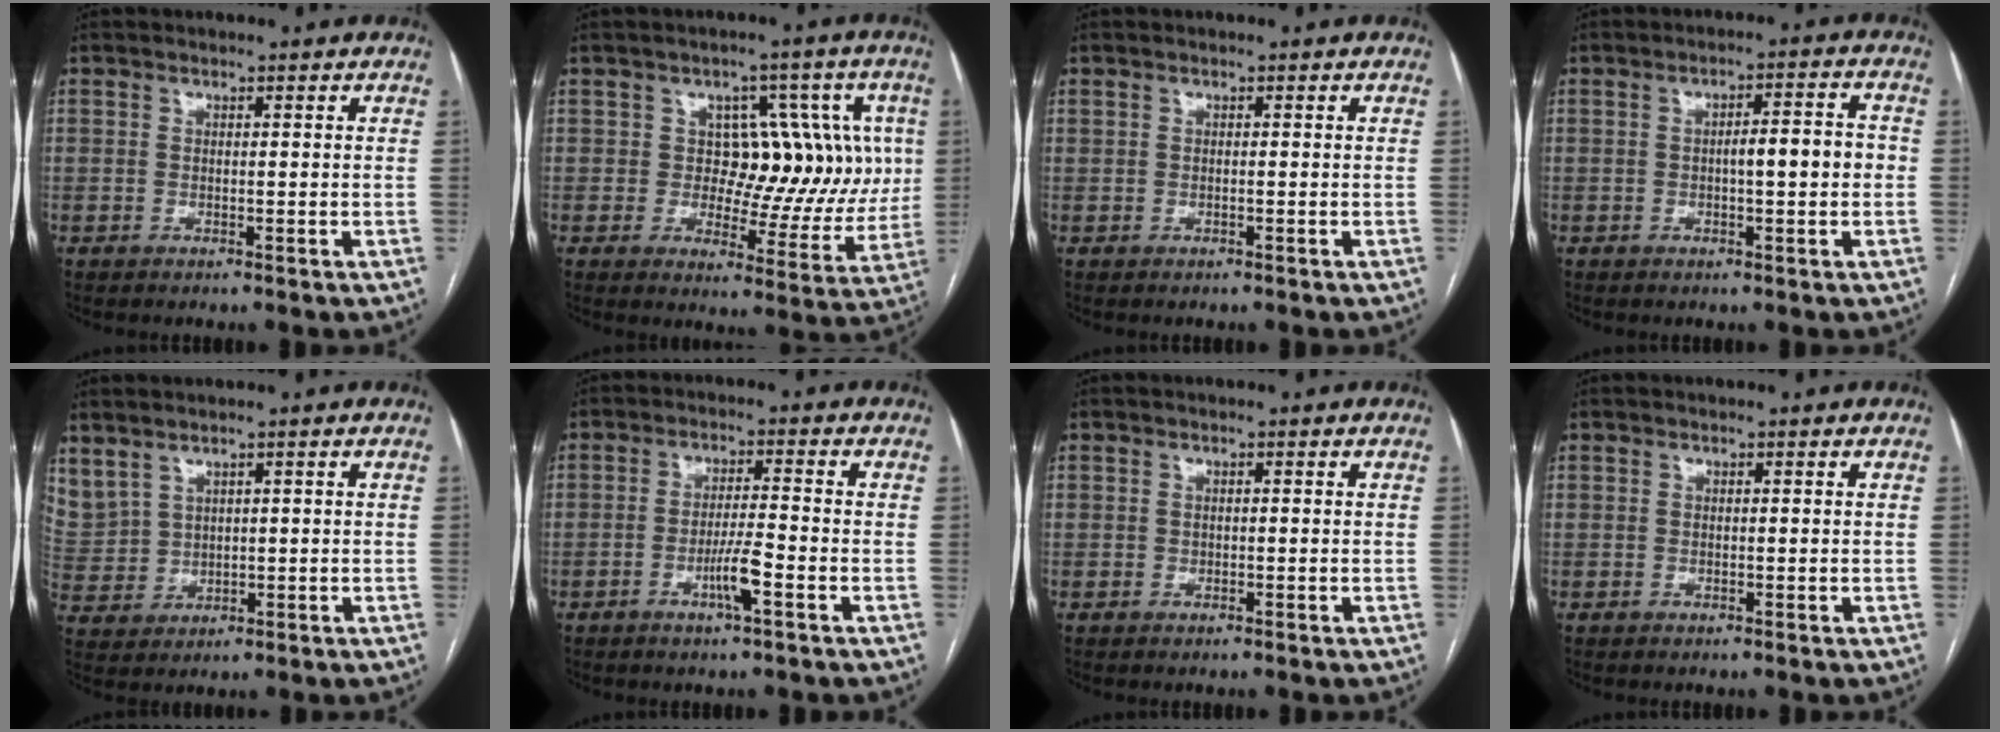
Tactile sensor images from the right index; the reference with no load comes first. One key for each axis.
{"total": 11.0, "fx": 2.1, "fy": 7.3, "fz": 7.9, "tx": -0.068, "ty": 0.026, "tz": 0.035}
{"total": 0.0}
{"total": 5.5, "fx": -0.4, "fy": 1.1, "fz": 5.4, "tx": -0.080, "ty": 0.017, "tz": -0.004}
{"total": 8.4, "fx": 5.0, "fy": 6.0, "fz": 3.1, "tx": -0.103, "ty": 0.015, "tz": 0.126}
{"total": 4.8, "fx": -2.1, "fy": 0.0, "fz": 4.3, "tx": -0.079, "ty": -0.006, "tz": -0.041}
{"total": 0.0}
{"total": 0.0}